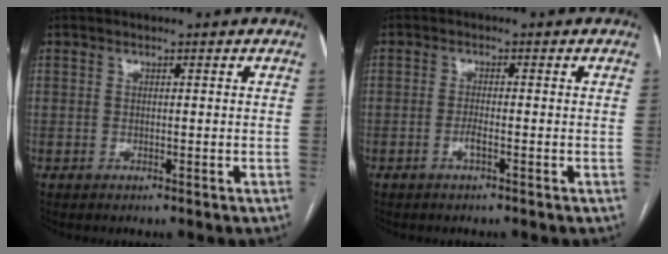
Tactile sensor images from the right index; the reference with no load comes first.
{"total": 1.5, "force": [-0.8, 0.0, 1.3], "torque": [-0.023, 0.001, -0.017]}